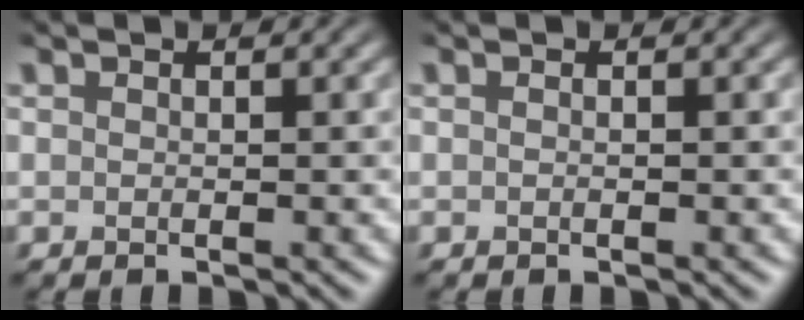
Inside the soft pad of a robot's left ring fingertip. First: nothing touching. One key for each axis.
{"total": 0.0}